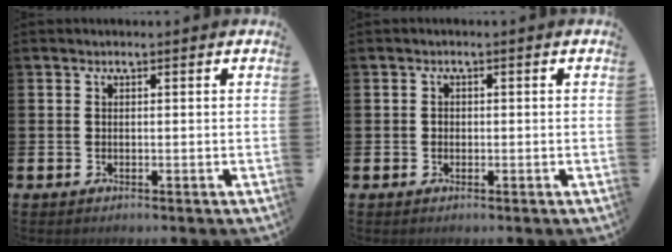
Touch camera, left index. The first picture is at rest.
{"total": 0.7, "force": [-0.2, 0.6, 0.2], "torque": [-0.004, 0.005, -0.005]}